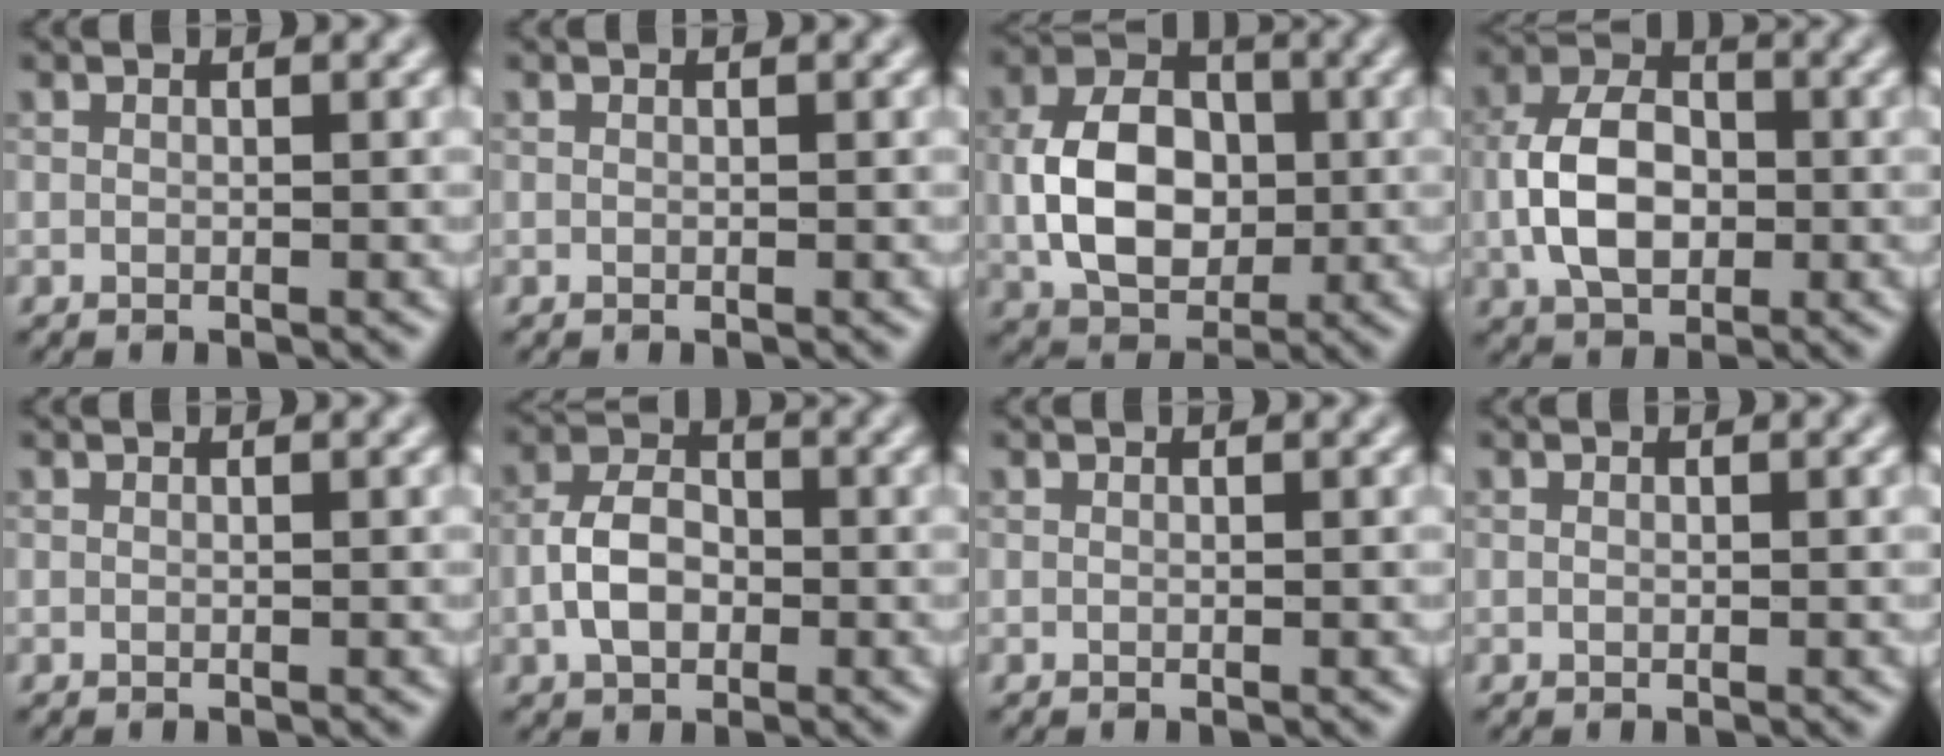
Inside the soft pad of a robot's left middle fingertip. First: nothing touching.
{"total": 0.0}
{"total": 7.7, "force": [-0.3, 5.3, 5.5], "torque": [-0.105, 0.002, -0.008]}
{"total": 6.4, "force": [-0.8, 4.2, 4.7], "torque": [-0.092, 0.004, -0.020]}
{"total": 0.0}
{"total": 4.1, "force": [-1.0, 2.7, 2.9], "torque": [-0.055, 0.007, -0.024]}
{"total": 0.0}
{"total": 0.0}